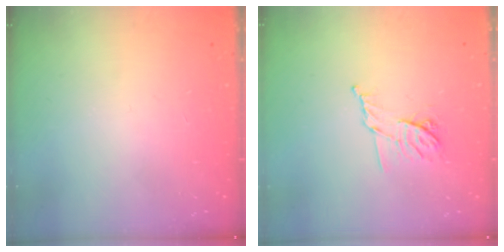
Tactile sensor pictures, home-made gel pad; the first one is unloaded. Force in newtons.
{"total": 9.4, "press": 9.4, "slide": 0.7}